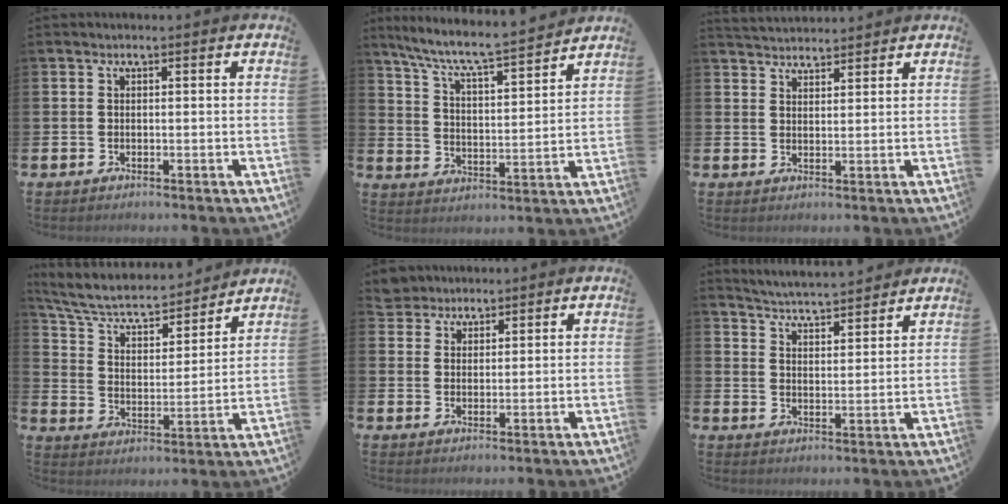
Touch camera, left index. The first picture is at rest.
{"total": 7.7, "force": [7.2, 0.3, 2.7], "torque": [-0.083, -0.058, 0.120]}
{"total": 3.2, "force": [3.2, 0.4, -0.1], "torque": [-0.004, -0.015, 0.059]}
{"total": 7.0, "force": [6.3, 2.2, 2.2], "torque": [-0.079, -0.045, 0.105]}
{"total": 4.0, "force": [3.8, 1.4, -0.2], "torque": [0.001, -0.013, 0.069]}
{"total": 5.0, "force": [5.0, 0.0, 0.1], "torque": [-0.022, -0.034, 0.088]}